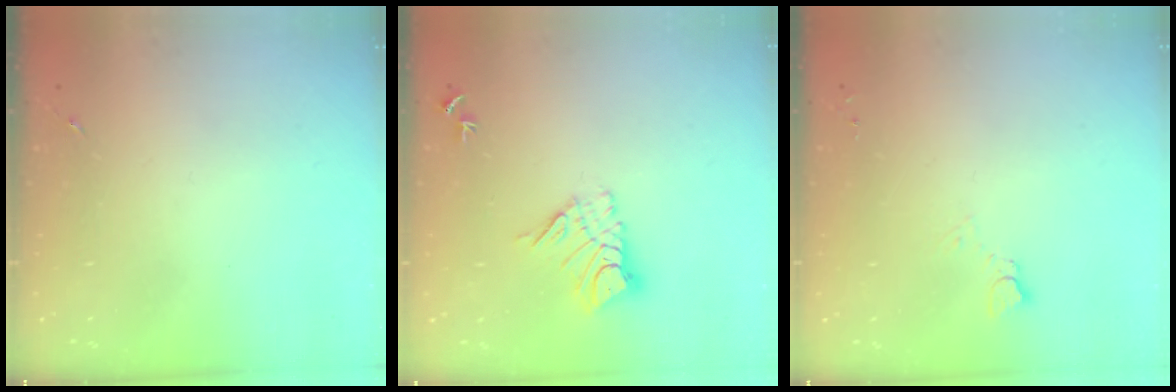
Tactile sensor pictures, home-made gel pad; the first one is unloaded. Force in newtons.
{"total": 9.8, "press": 9.8, "slide": 0.9}
{"total": 3.8, "press": 3.8, "slide": 0.3}